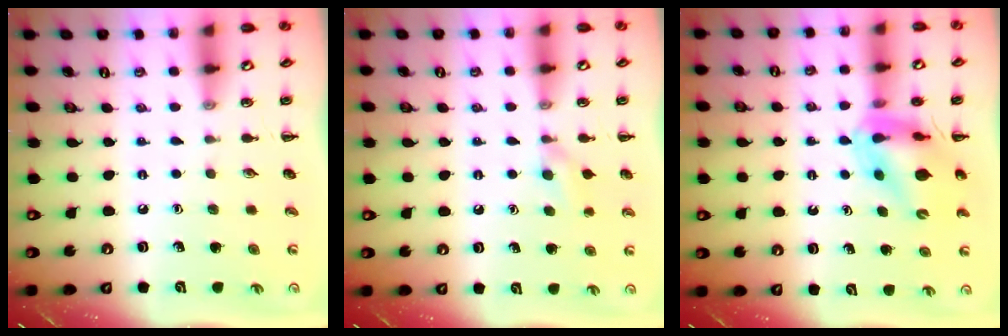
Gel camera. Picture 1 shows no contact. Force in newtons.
{"total": 5.6, "press": 5.3, "slide": 1.7}
{"total": 12.4, "press": 11.9, "slide": 3.5}